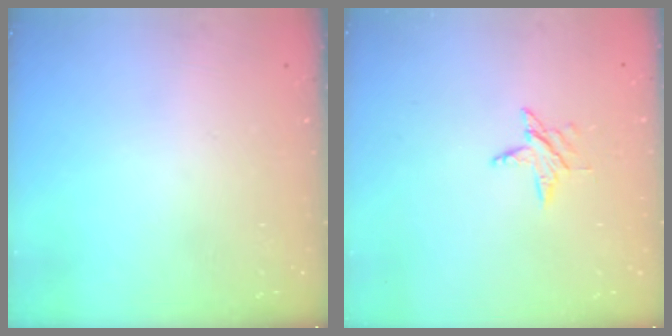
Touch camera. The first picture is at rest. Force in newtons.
{"total": 4.5, "press": 4.5, "slide": 0.5}